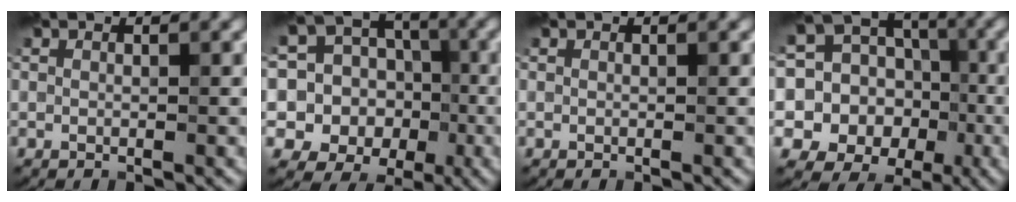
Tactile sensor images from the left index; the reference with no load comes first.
{"total": 14.7, "force": [-2.0, 13.8, 4.5], "torque": [-0.124, 0.016, -0.042]}
{"total": 0.0}
{"total": 16.0, "force": [-2.9, 15.0, 5.0], "torque": [-0.136, 0.002, -0.048]}